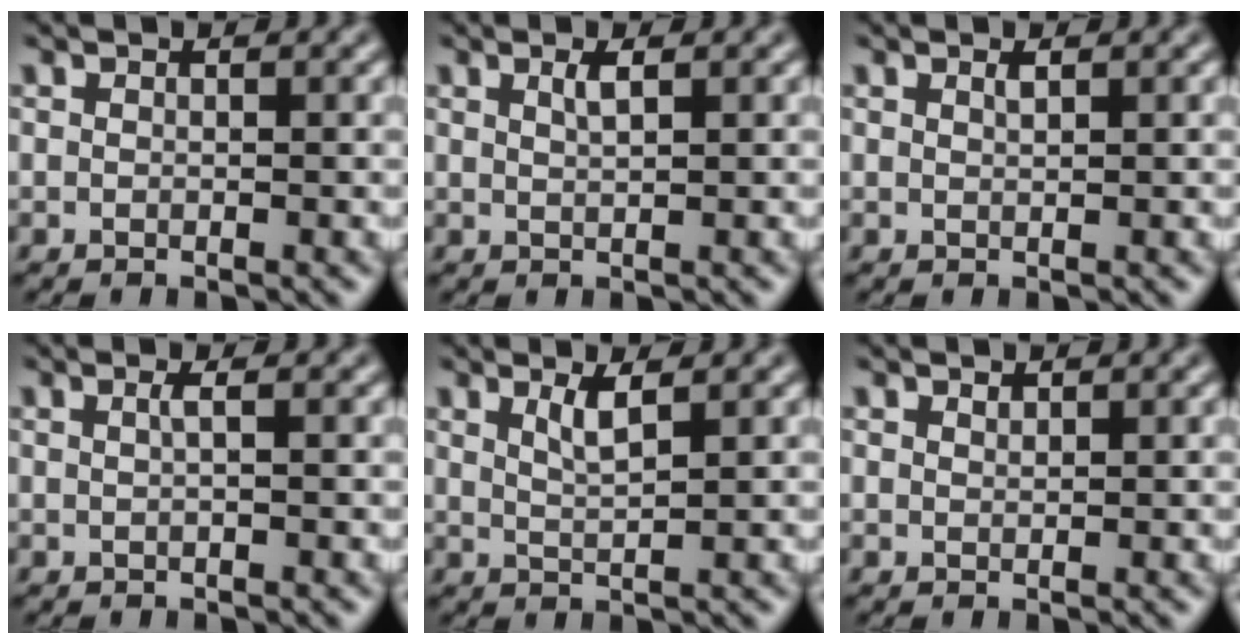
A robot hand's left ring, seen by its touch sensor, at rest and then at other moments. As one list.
[{"total": 1.3, "force": [0.7, 0.3, 1.1], "torque": [-0.018, 0.002, 0.011]}, {"total": 0.7, "force": [0.5, 0.1, 0.5], "torque": [-0.007, 0.000, 0.008]}, {"total": 1.0, "force": [0.2, 0.2, 1.0], "torque": [-0.015, 0.004, 0.001]}, {"total": 2.1, "force": [1.1, 0.5, 1.7], "torque": [-0.028, -0.002, 0.018]}, {"total": 0.5, "force": [0.5, 0.2, 0.1], "torque": [-0.002, -0.003, 0.011]}]